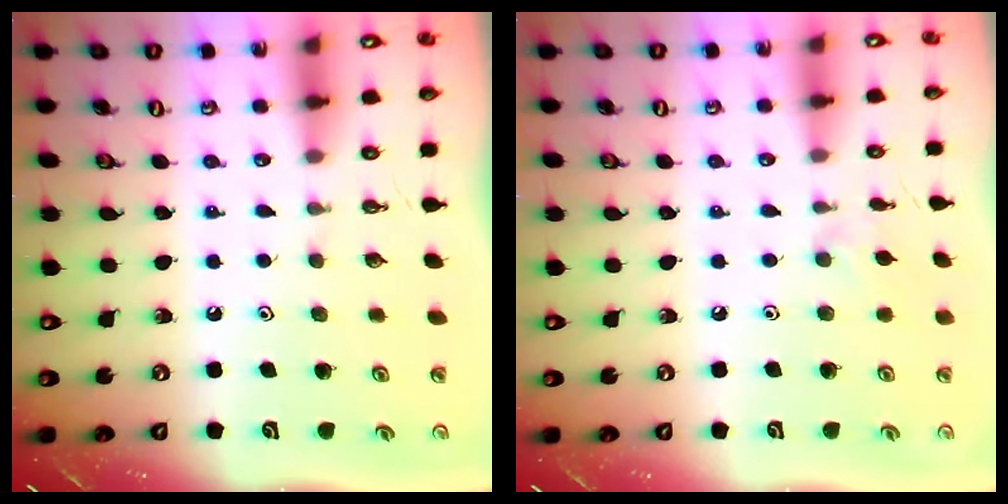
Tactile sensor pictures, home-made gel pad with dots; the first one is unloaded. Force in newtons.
{"total": 3.3, "press": 3.3, "slide": 0.6}